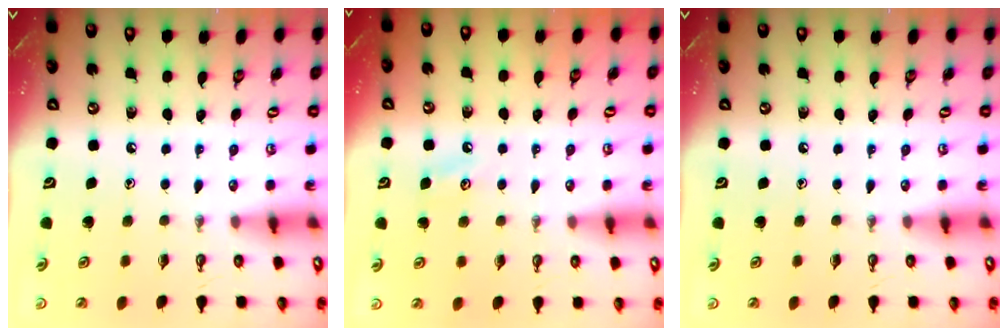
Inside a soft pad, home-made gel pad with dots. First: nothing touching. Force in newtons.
{"total": 2.8, "press": 2.7, "slide": 0.5}
{"total": 0.0}